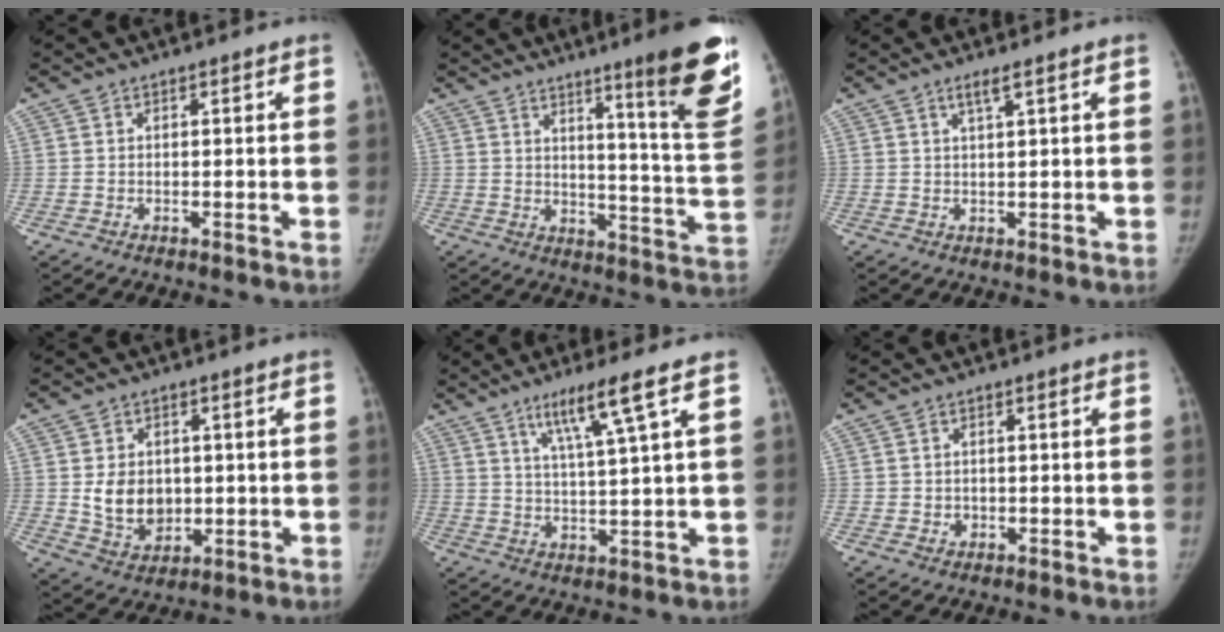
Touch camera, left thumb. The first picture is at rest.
{"total": 17.3, "force": [10.6, 0.9, 13.6], "torque": [-0.154, -0.079, 0.149]}
{"total": 2.2, "force": [1.3, -0.1, 1.8], "torque": [-0.038, -0.003, 0.028]}
{"total": 8.8, "force": [0.4, 7.0, 5.3], "torque": [-0.054, -0.009, 0.024]}
{"total": 8.8, "force": [4.9, -0.6, 7.3], "torque": [-0.134, -0.025, 0.092]}
{"total": 1.8, "force": [-0.1, 1.7, 0.4], "torque": [0.000, 0.003, 0.002]}